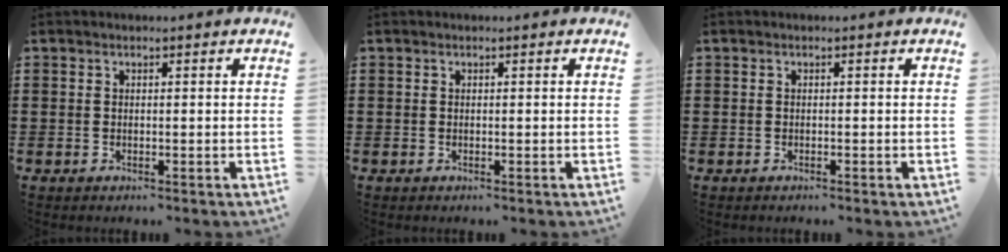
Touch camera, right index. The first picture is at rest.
{"total": 0.0}
{"total": 0.0}